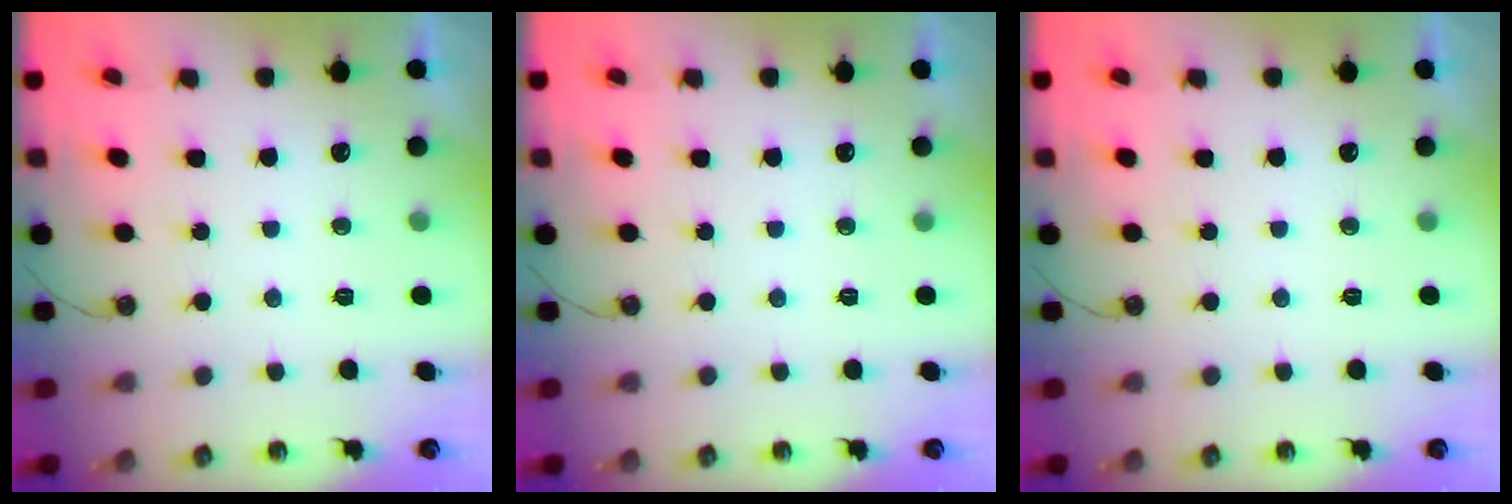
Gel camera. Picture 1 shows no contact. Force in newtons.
{"total": 0.0}
{"total": 0.0}